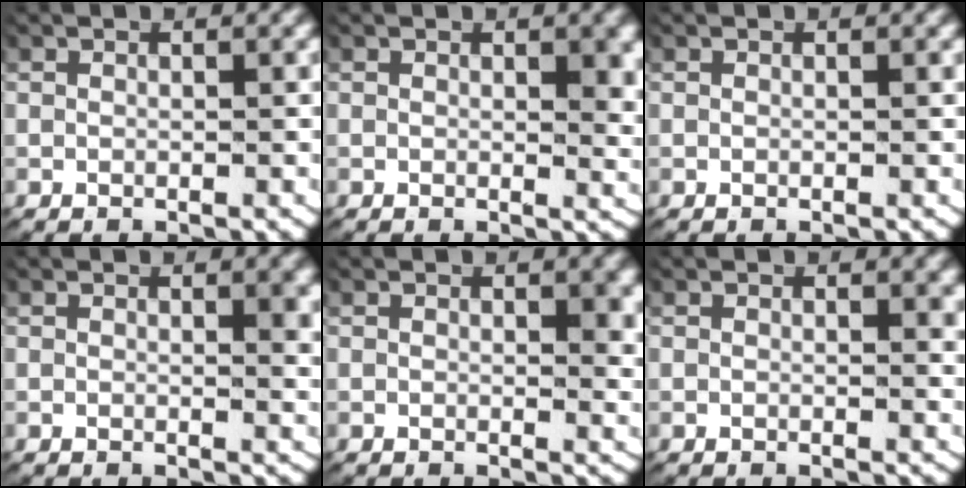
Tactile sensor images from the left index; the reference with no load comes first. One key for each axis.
{"total": 1.6, "fx": 0.7, "fy": 0.3, "fz": 1.4, "tx": -0.020, "ty": -0.013, "tz": 0.013}
{"total": 0.0}
{"total": 1.4, "fx": 0.6, "fy": 0.1, "fz": 1.3, "tx": -0.018, "ty": -0.010, "tz": 0.010}
{"total": 1.2, "fx": 0.6, "fy": 0.2, "fz": 1.0, "tx": -0.014, "ty": -0.011, "tz": 0.010}
{"total": 0.7, "fx": 0.5, "fy": 0.1, "fz": 0.4, "tx": -0.007, "ty": -0.006, "tz": 0.007}